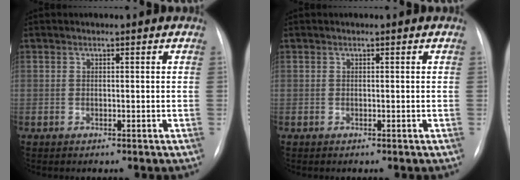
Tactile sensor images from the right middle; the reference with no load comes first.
{"total": 0.0}